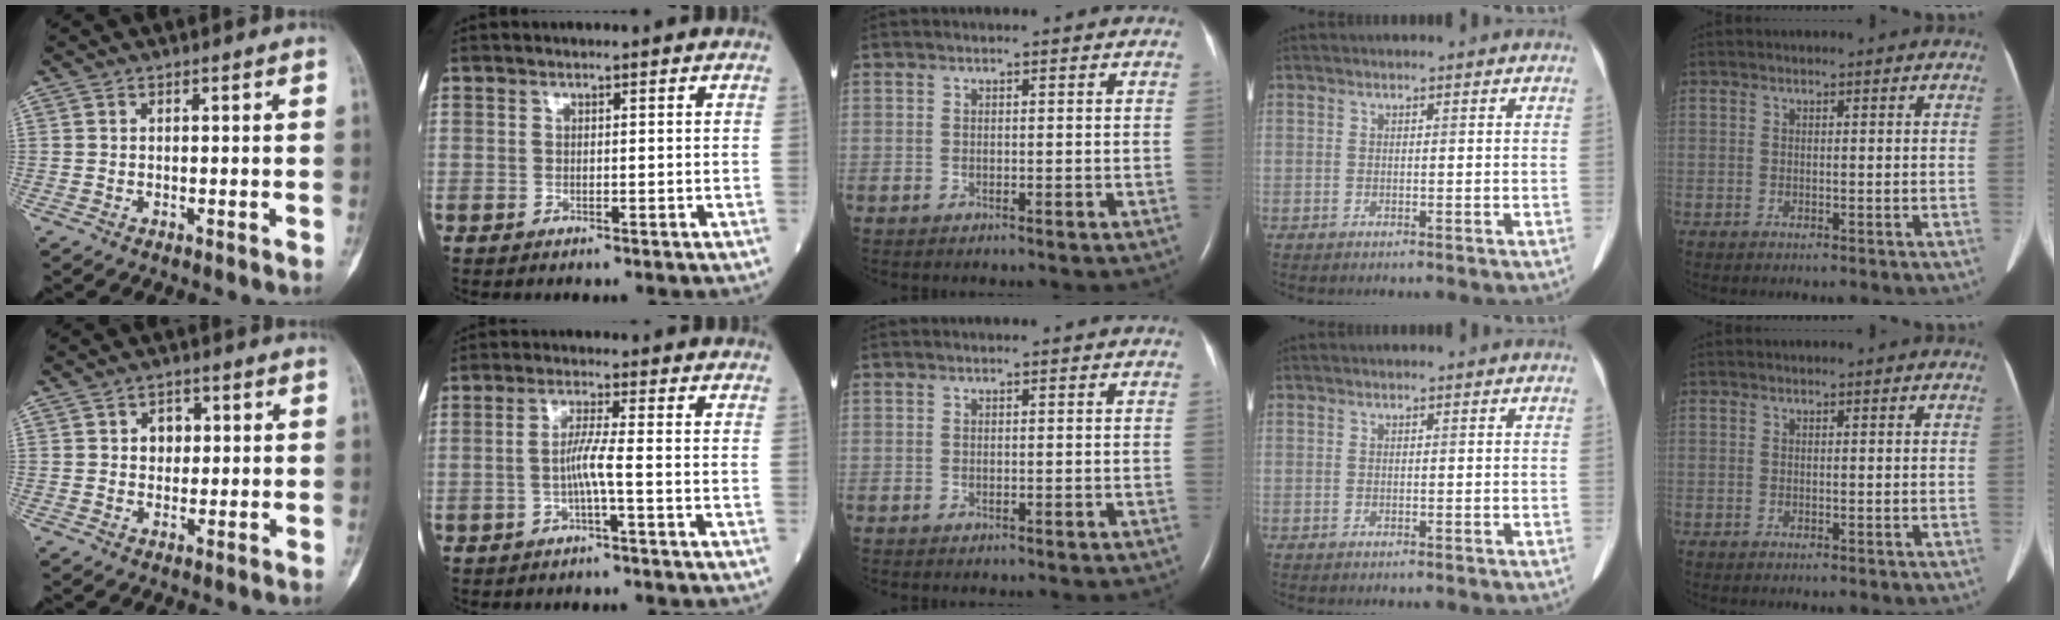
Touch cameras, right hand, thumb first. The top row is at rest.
{"thumb": {"total": 3.6, "force": [0.7, 2.9, 1.9], "torque": [-0.005, 0.003, 0.006]}, "index": {"total": 3.5, "force": [-1.1, -0.6, 3.3], "torque": [-0.065, 0.004, -0.021]}}